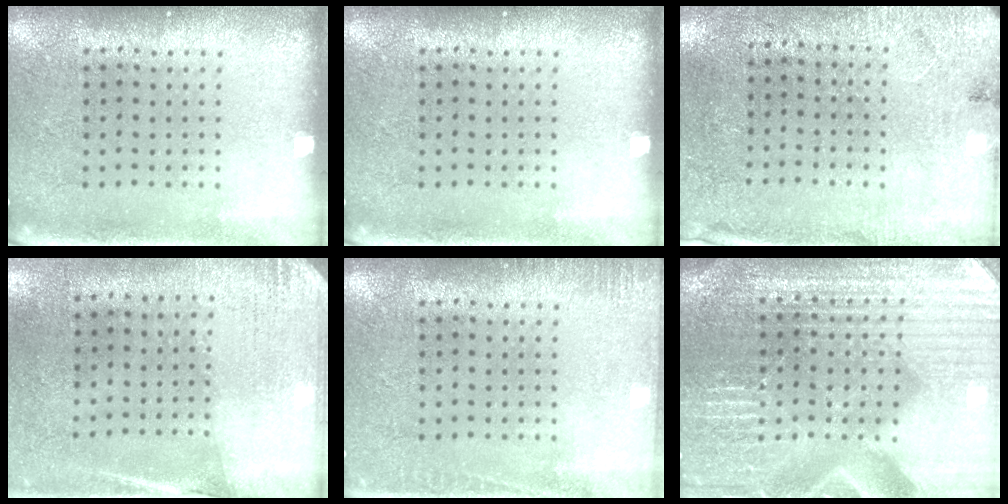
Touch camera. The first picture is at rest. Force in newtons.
{"total": 0.0}
{"total": 2.6, "press": 2.2, "slide": 1.5}
{"total": 2.6, "press": 2.3, "slide": 1.3}
{"total": 1.4, "press": 1.4, "slide": 0.4}
{"total": 4.9, "press": 4.7, "slide": 1.5}